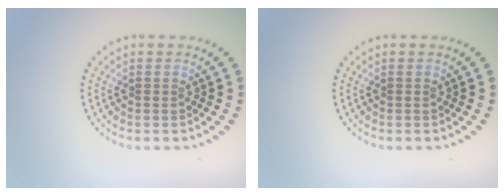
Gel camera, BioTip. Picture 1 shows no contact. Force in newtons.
{"total": 0.0}